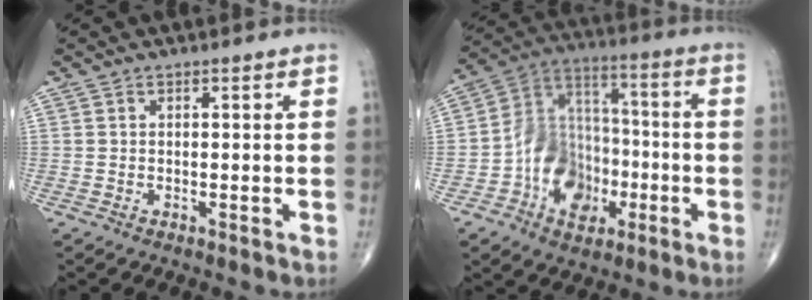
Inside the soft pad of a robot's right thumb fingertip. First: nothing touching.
{"total": 14.8, "force": [-4.6, 11.4, 8.2], "torque": [-0.093, 0.047, -0.081]}